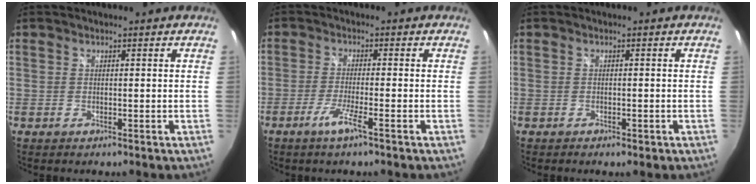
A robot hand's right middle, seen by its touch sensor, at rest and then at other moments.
{"total": 4.4, "force": [-2.7, -0.4, 3.5], "torque": [-0.077, -0.010, -0.053]}
{"total": 1.5, "force": [-0.9, 0.8, 0.9], "torque": [-0.016, -0.005, -0.013]}